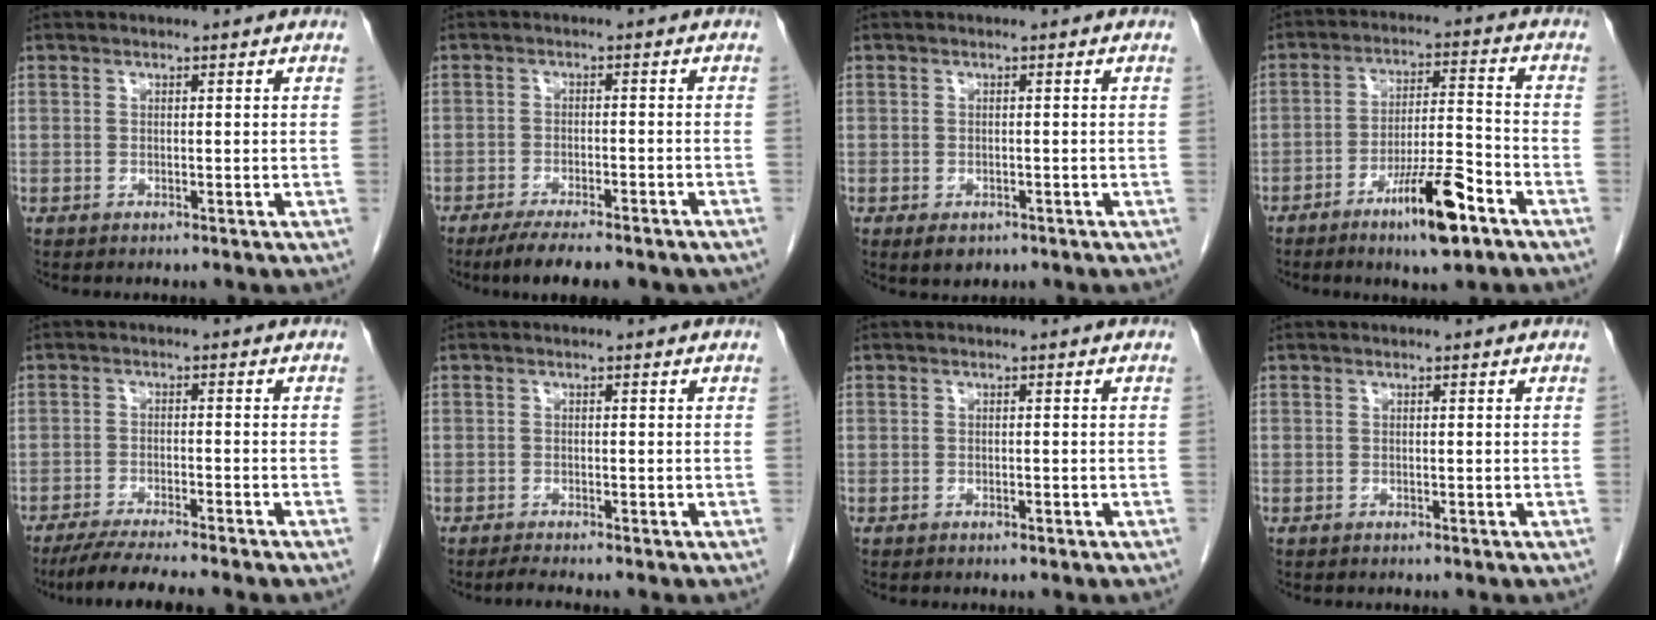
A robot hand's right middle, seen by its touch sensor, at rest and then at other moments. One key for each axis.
{"total": 9.8, "fx": -7.8, "fy": 1.9, "fz": 5.6, "tx": -0.076, "ty": -0.013, "tz": -0.107}
{"total": 2.8, "fx": -1.7, "fy": 1.7, "fz": 1.5, "tx": -0.019, "ty": -0.002, "tz": -0.015}
{"total": 10.4, "fx": -6.2, "fy": 1.3, "fz": 8.3, "tx": -0.142, "ty": -0.004, "tz": -0.103}
{"total": 7.7, "fx": -6.5, "fy": -0.7, "fz": 4.1, "tx": -0.056, "ty": -0.022, "tz": -0.105}
{"total": 1.2, "fx": -1.1, "fy": -0.4, "fz": 0.5, "tx": -0.016, "ty": -0.004, "tz": -0.023}
{"total": 0.6, "fx": -0.4, "fy": 0.2, "fz": 0.5, "tx": -0.010, "ty": 0.000, "tz": -0.005}
{"total": 0.0}